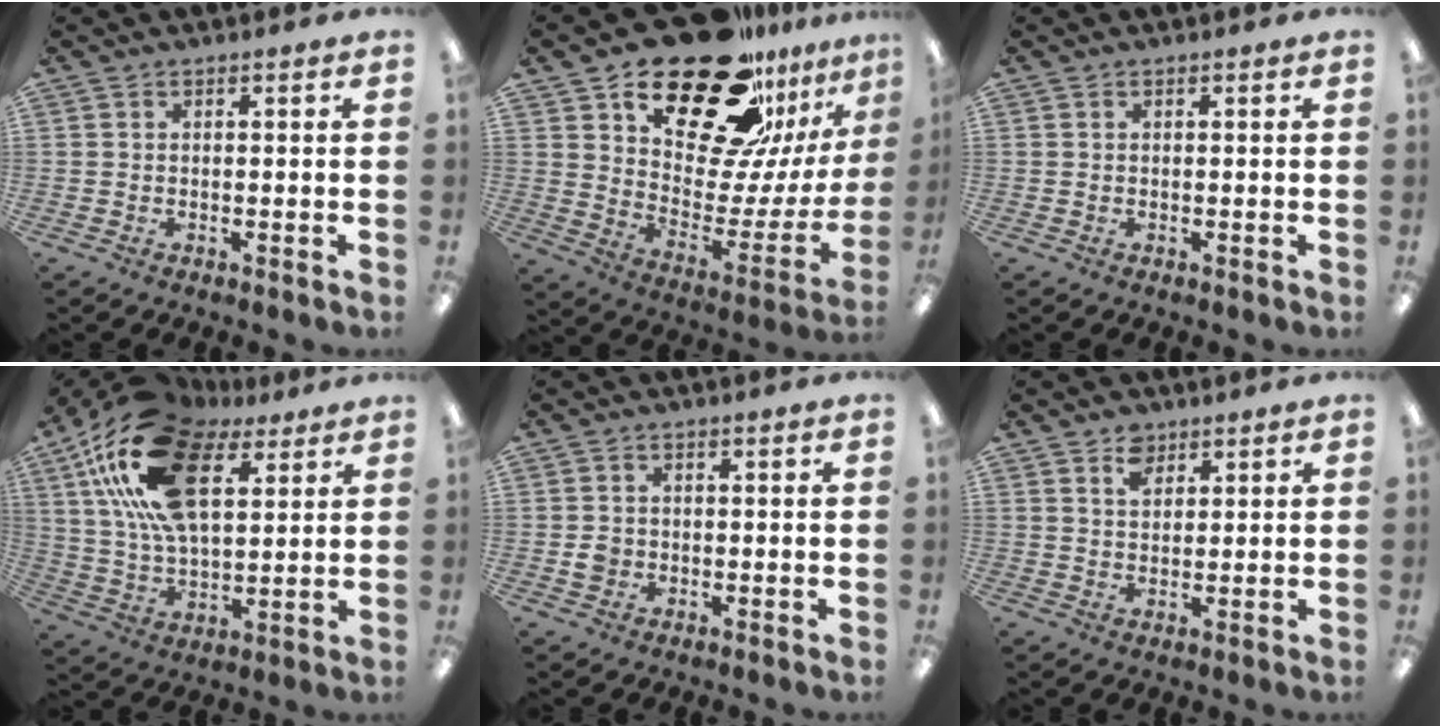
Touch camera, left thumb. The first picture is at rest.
{"total": 27.2, "force": [20.2, 12.9, 12.9], "torque": [-0.185, -0.134, 0.355]}
{"total": 0.0}
{"total": 24.3, "force": [12.0, 12.3, 17.2], "torque": [-0.339, -0.036, 0.210]}
{"total": 2.4, "force": [-0.2, 2.3, 0.9], "torque": [-0.009, 0.001, -0.008]}
{"total": 4.5, "force": [3.1, 2.7, 1.8], "torque": [-0.027, -0.007, 0.055]}